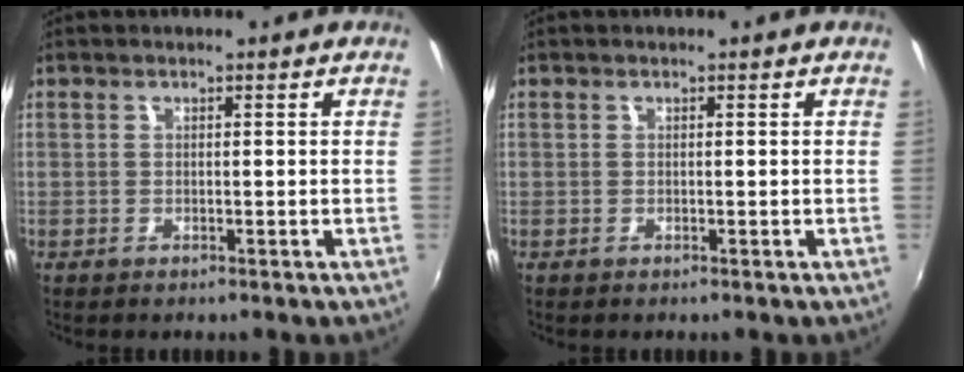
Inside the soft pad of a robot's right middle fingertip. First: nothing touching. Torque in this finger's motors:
{"motor_torque": [0.00, 0.00, 0.00, 0.00]}